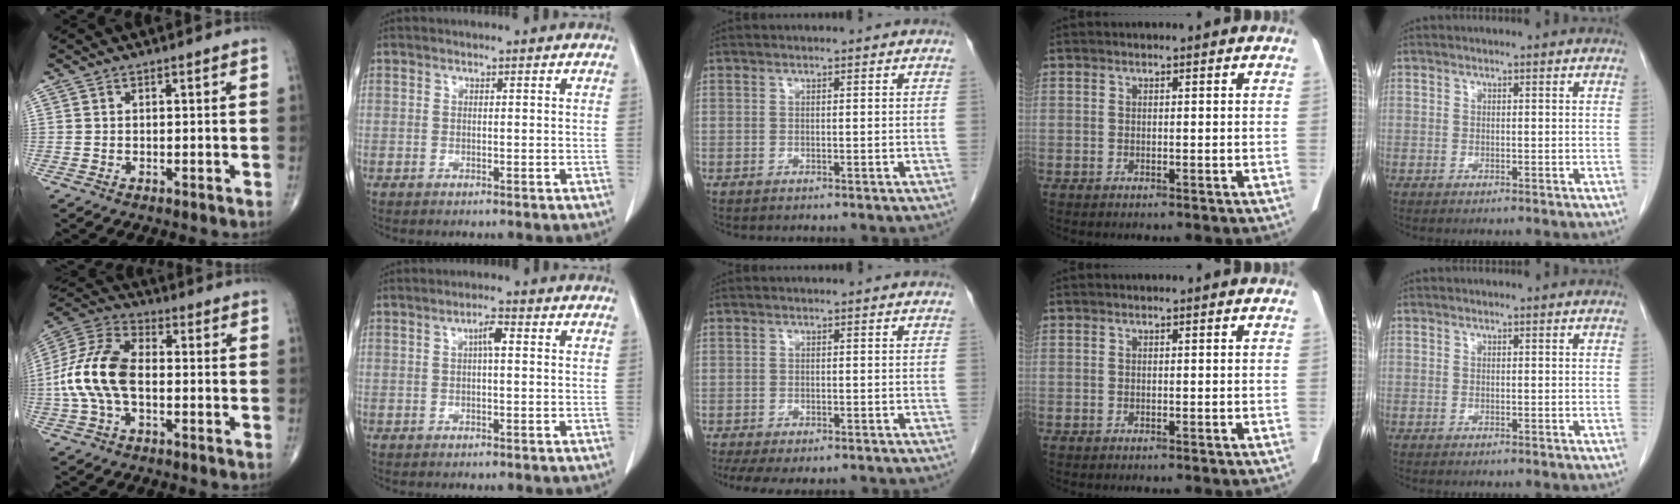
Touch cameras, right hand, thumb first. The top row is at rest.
{"thumb": {"total": 14.3, "force": [-1.5, 8.1, 11.7], "torque": [-0.252, 0.035, -0.033]}, "index": {"total": 2.4, "force": [0.4, 0.5, 2.3], "torque": [-0.041, 0.005, 0.007]}, "middle": {"total": 7.8, "force": [-5.9, 3.1, 4.1], "torque": [-0.070, -0.009, -0.084]}}